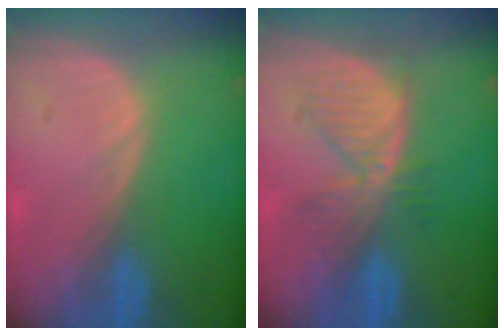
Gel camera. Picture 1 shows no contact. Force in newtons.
{"total": 6.5, "press": 6.2, "slide": 2.1}